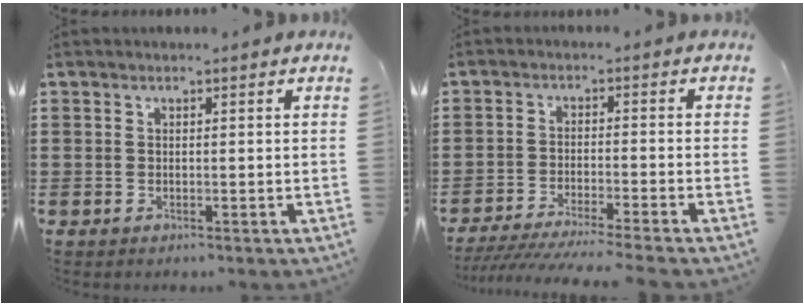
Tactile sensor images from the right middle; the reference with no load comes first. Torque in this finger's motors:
{"motor_torque": [0.06, 0.03, 0.29, 0.12]}